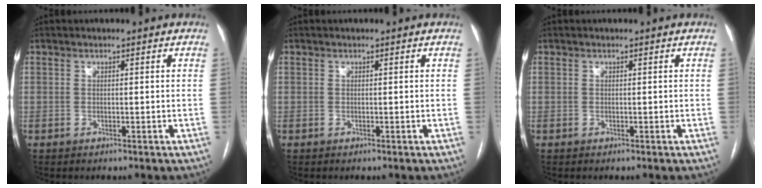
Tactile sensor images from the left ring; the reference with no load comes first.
{"total": 0.0}
{"total": 0.0}